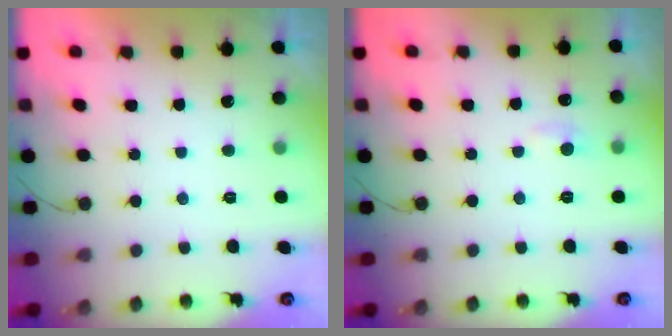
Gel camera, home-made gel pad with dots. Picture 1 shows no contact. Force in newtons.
{"total": 4.8, "press": 4.7, "slide": 0.6}